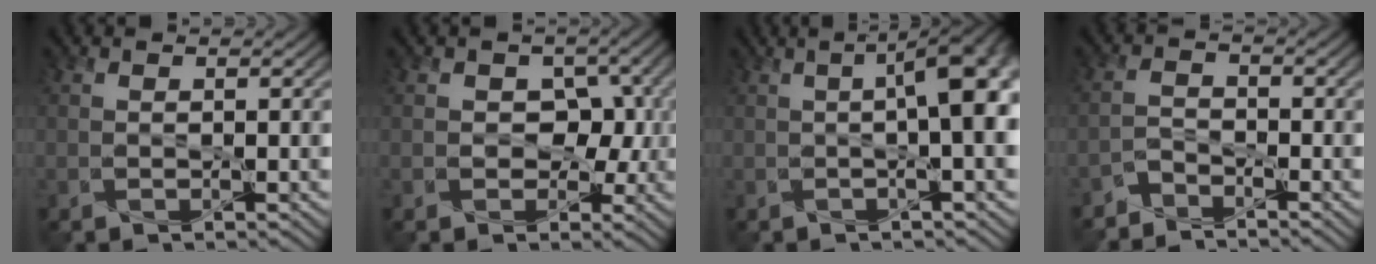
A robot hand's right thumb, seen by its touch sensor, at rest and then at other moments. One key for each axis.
{"total": 4.7, "fx": -0.2, "fy": 3.8, "fz": 2.8, "tx": -0.030, "ty": -0.001, "tz": -0.007}
{"total": 8.3, "fx": 0.6, "fy": 2.1, "fz": 8.1, "tx": -0.106, "ty": 0.012, "tz": 0.008}
{"total": 3.0, "fx": -2.9, "fy": 0.9, "fz": 0.4, "tx": -0.007, "ty": 0.000, "tz": -0.068}